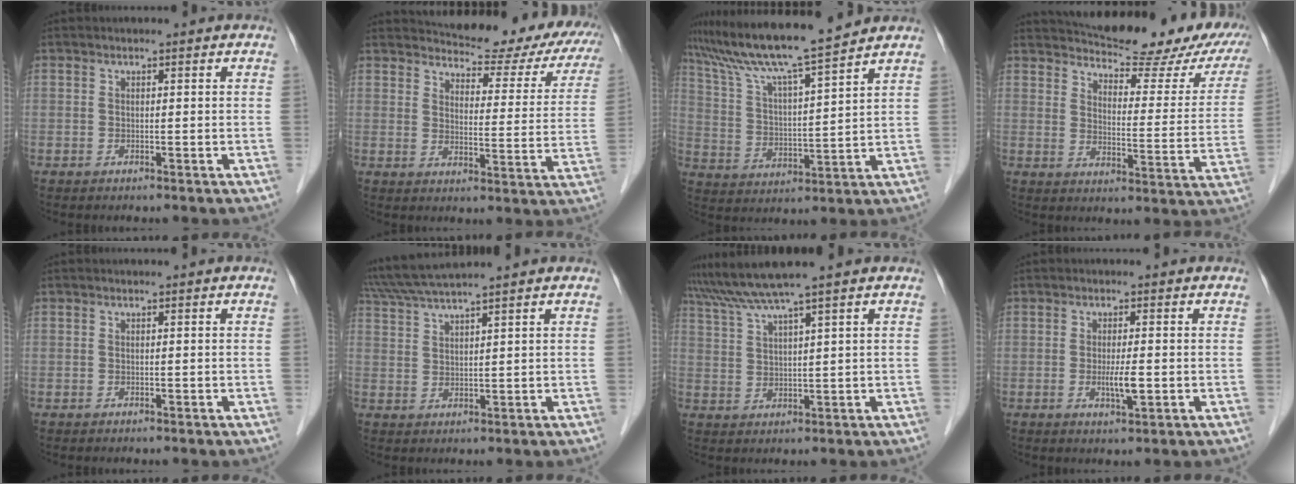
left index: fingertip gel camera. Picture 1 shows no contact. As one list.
[{"total": 19.6, "force": [17.4, 5.8, 7.0], "torque": [-0.066, -0.028, 0.189]}, {"total": 13.6, "force": [12.1, -1.3, 6.1], "torque": [-0.120, 0.010, 0.213]}, {"total": 22.7, "force": [19.8, 5.9, 9.2], "torque": [-0.112, -0.028, 0.233]}, {"total": 0.0}, {"total": 8.7, "force": [7.6, -1.0, 4.1], "torque": [-0.077, 0.031, 0.133]}, {"total": 6.7, "force": [5.4, -1.9, 3.3], "torque": [-0.069, 0.012, 0.106]}, {"total": 3.0, "force": [-0.4, 0.3, 2.9], "torque": [-0.056, -0.006, -0.005]}]